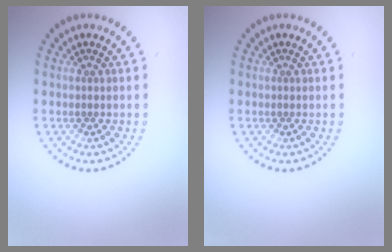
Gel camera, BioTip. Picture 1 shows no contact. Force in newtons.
{"total": 0.0}